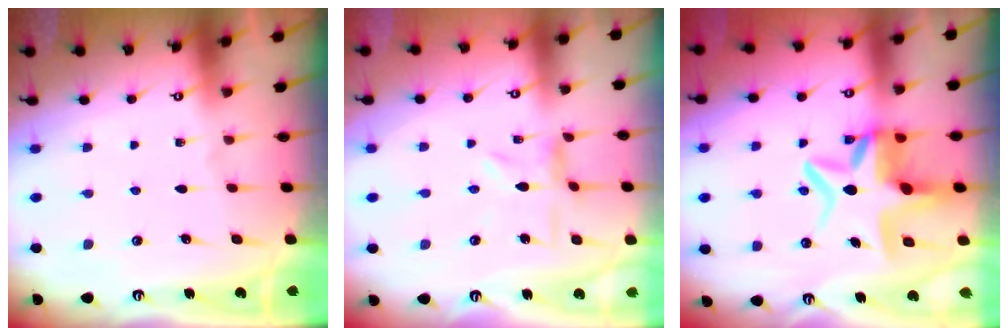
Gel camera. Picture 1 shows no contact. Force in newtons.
{"total": 3.4, "press": 3.4, "slide": 0.4}
{"total": 10.9, "press": 10.4, "slide": 3.1}